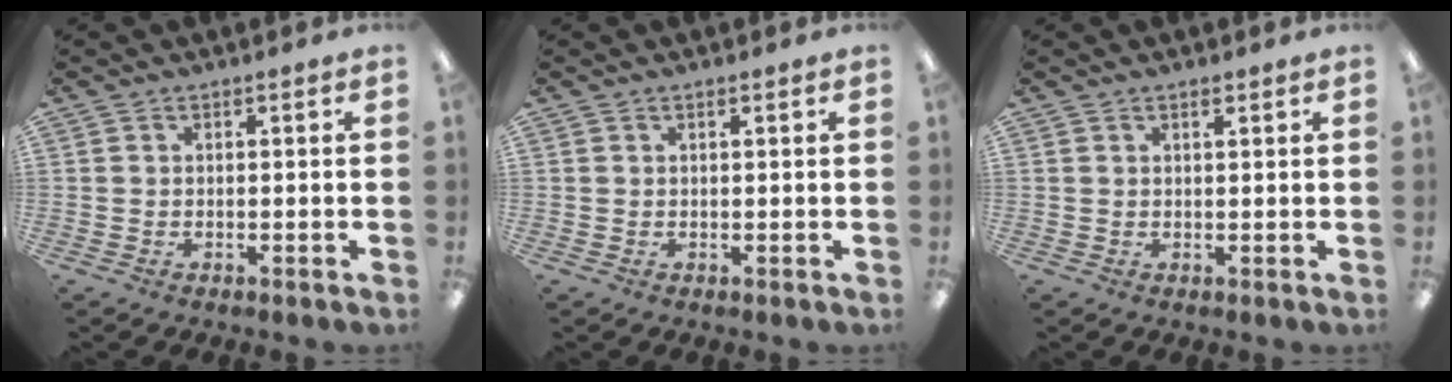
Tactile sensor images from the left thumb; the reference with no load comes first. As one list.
[{"total": 0.5, "force": [0.4, 0.1, 0.3], "torque": [-0.006, 0.001, 0.007]}, {"total": 1.1, "force": [0.9, 0.3, 0.5], "torque": [-0.004, -0.004, 0.015]}]